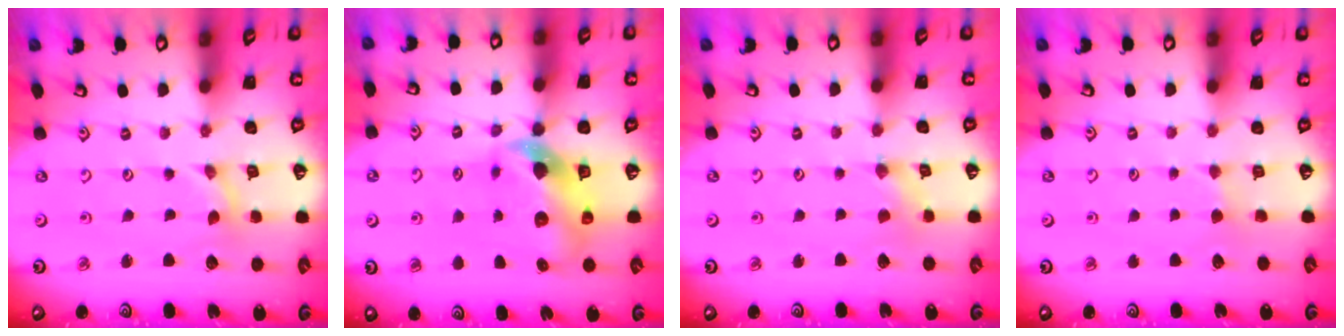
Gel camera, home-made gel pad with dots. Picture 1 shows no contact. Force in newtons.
{"total": 9.9, "press": 9.8, "slide": 1.5}
{"total": 0.9, "press": 0.9, "slide": 0.2}
{"total": 2.0, "press": 2.0, "slide": 0.4}